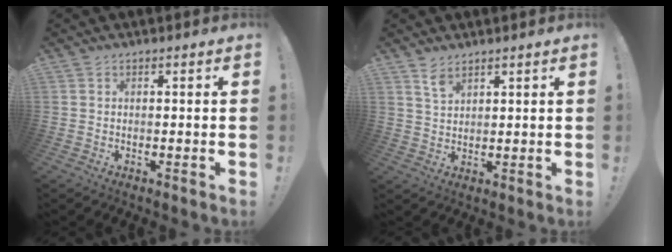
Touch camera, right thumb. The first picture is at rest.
{"total": 4.4, "force": [3.3, 2.1, 2.0], "torque": [-0.025, -0.027, 0.060]}